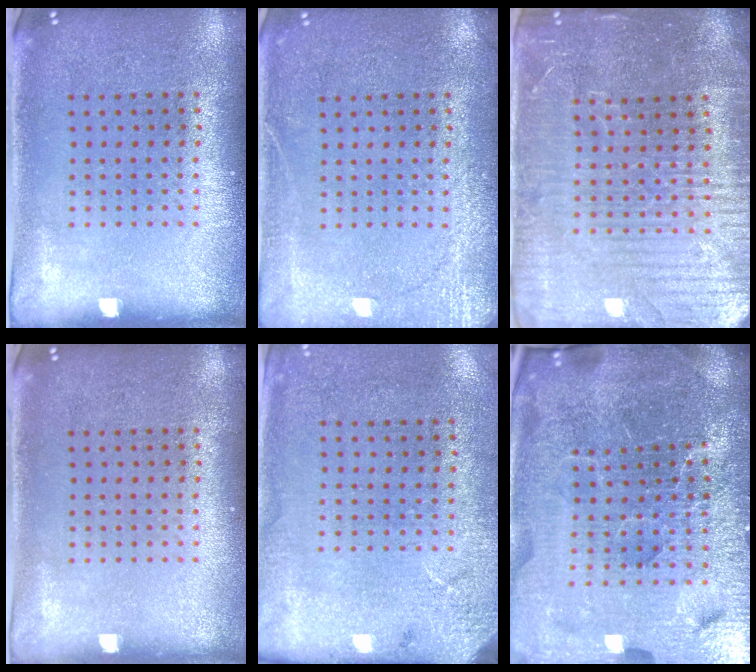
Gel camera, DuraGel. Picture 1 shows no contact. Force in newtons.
{"total": 3.5, "press": 3.4, "slide": 0.5}
{"total": 4.4, "press": 4.1, "slide": 1.5}
{"total": 0.0}
{"total": 2.6, "press": 2.1, "slide": 1.5}
{"total": 7.2, "press": 6.2, "slide": 3.5}